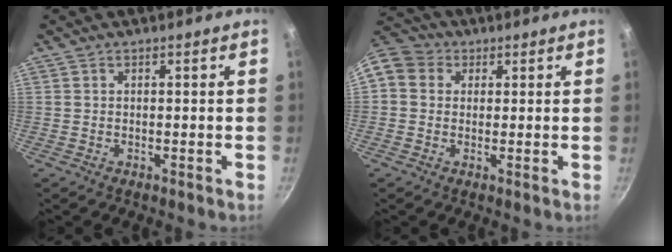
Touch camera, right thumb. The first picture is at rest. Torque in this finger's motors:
{"motor_torque": [2.12, 2.88, 1.57, -0.13, 0.28]}